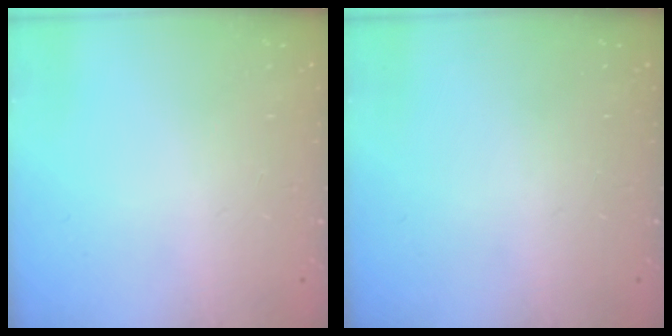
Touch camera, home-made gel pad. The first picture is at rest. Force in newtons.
{"total": 0.0}